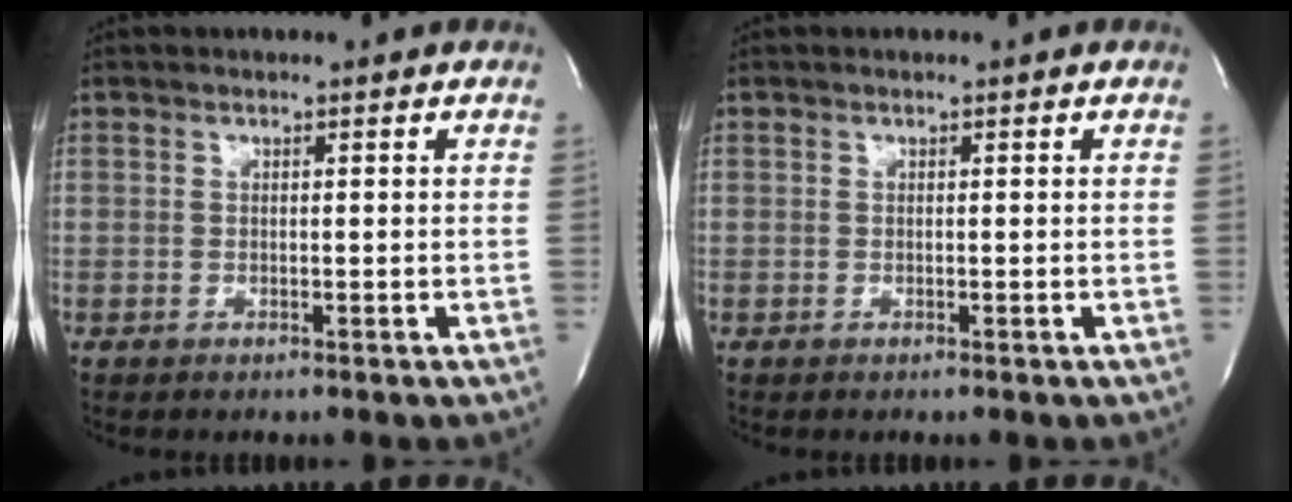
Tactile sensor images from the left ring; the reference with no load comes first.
{"total": 0.0}